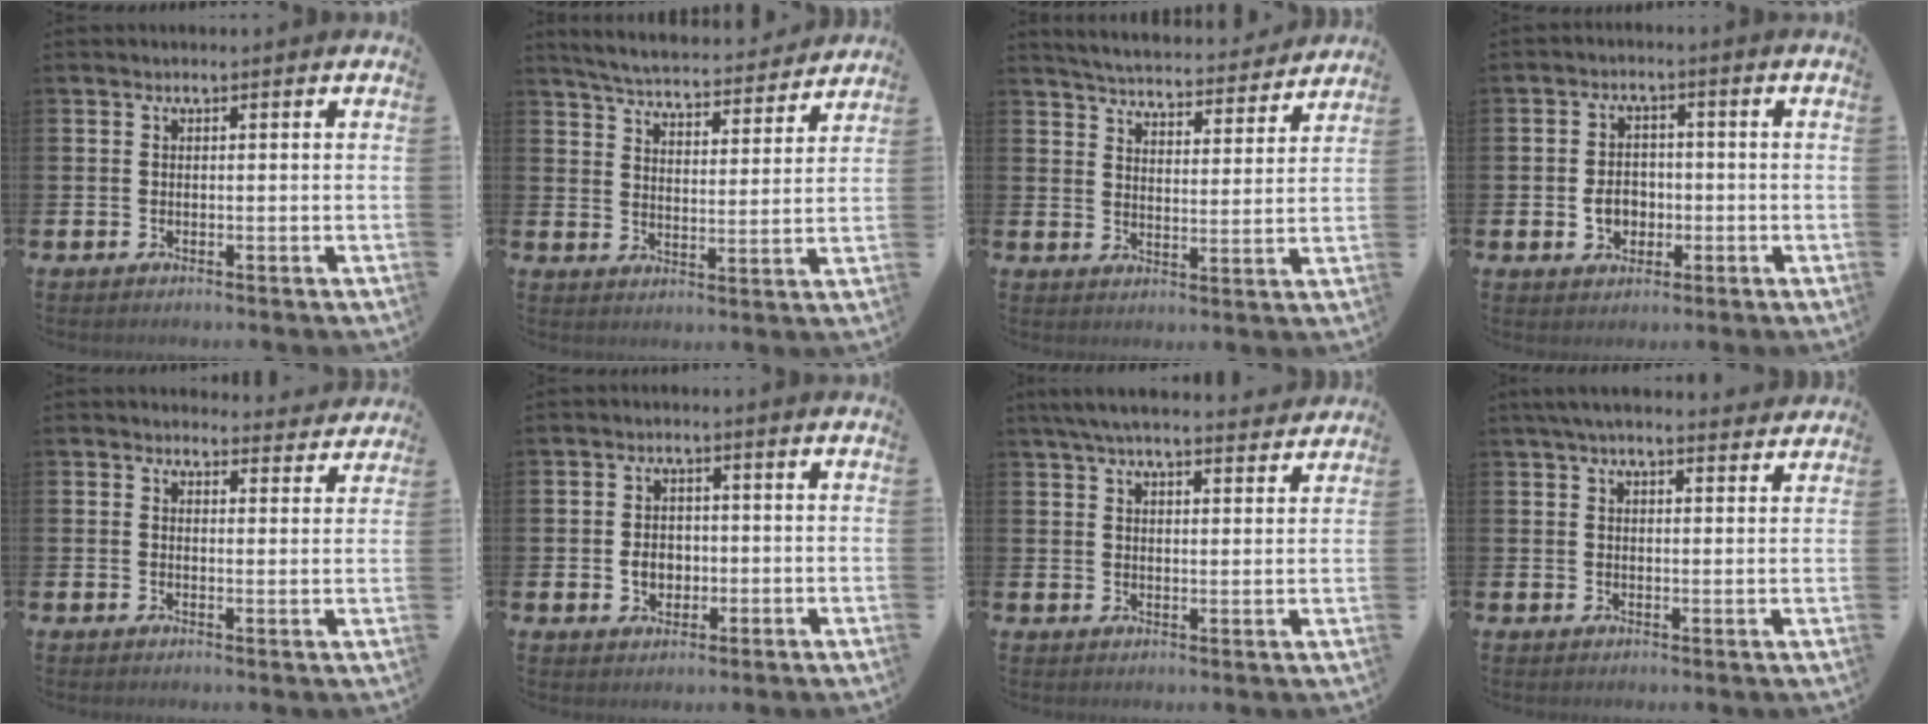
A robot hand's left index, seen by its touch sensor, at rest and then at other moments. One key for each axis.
{"total": 5.4, "fx": 5.3, "fy": 0.5, "fz": 1.0, "tx": -0.044, "ty": -0.039, "tz": 0.091}
{"total": 5.2, "fx": 5.1, "fy": 0.4, "fz": 0.6, "tx": -0.037, "ty": -0.038, "tz": 0.087}
{"total": 4.1, "fx": -0.9, "fy": 3.3, "fz": 2.3, "tx": -0.027, "ty": -0.002, "tz": -0.026}
{"total": 2.9, "fx": 2.8, "fy": 0.8, "fz": 0.0, "tx": 0.004, "ty": -0.016, "tz": 0.048}
{"total": 3.3, "fx": -0.5, "fy": 2.6, "fz": 2.0, "tx": -0.021, "ty": -0.002, "tz": -0.017}
{"total": 5.9, "fx": 5.4, "fy": 0.8, "fz": 2.1, "tx": -0.053, "ty": -0.018, "tz": 0.100}
{"total": 3.9, "fx": 3.5, "fy": 0.7, "fz": 1.6, "tx": -0.038, "ty": -0.006, "tz": 0.065}